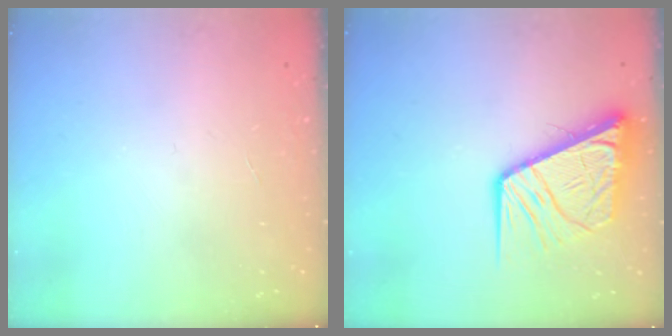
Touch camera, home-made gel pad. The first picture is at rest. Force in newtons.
{"total": 15.4, "press": 15.3, "slide": 1.8}